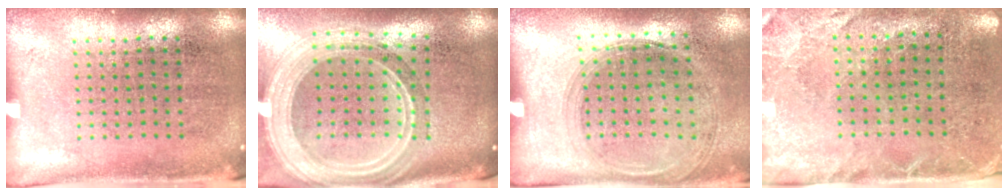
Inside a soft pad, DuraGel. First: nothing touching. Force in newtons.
{"total": 2.8, "press": 2.3, "slide": 1.6}
{"total": 1.4, "press": 1.2, "slide": 0.6}
{"total": 2.6, "press": 2.0, "slide": 1.6}